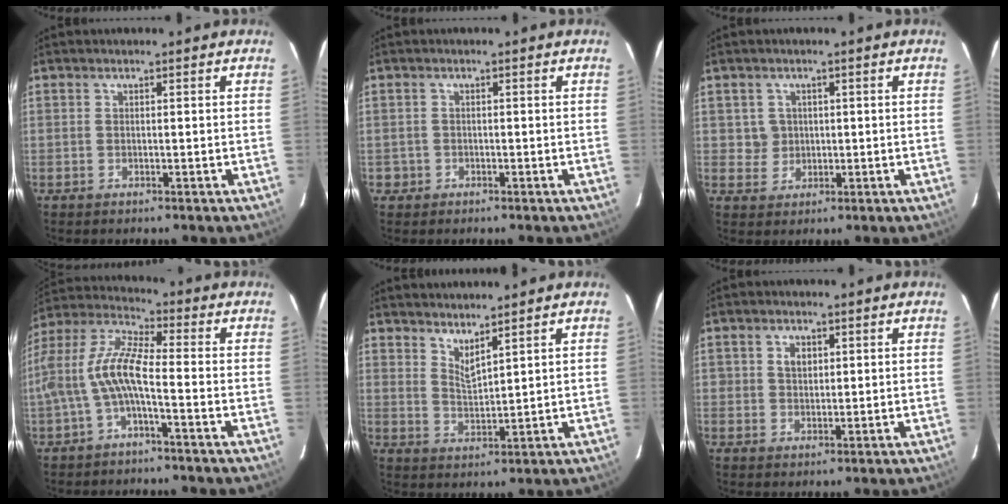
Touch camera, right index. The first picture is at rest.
{"total": 1.8, "force": [-0.6, 1.7, 0.0], "torque": [-0.001, 0.007, -0.005]}
{"total": 3.3, "force": [0.6, 3.2, 0.1], "torque": [0.005, 0.013, 0.011]}
{"total": 11.0, "force": [-2.8, 2.8, 10.2], "torque": [-0.225, 0.013, -0.056]}
{"total": 4.0, "force": [3.5, 0.5, 1.9], "torque": [-0.033, -0.009, 0.061]}
{"total": 2.8, "force": [0.9, 2.3, 1.3], "torque": [-0.019, 0.007, 0.017]}